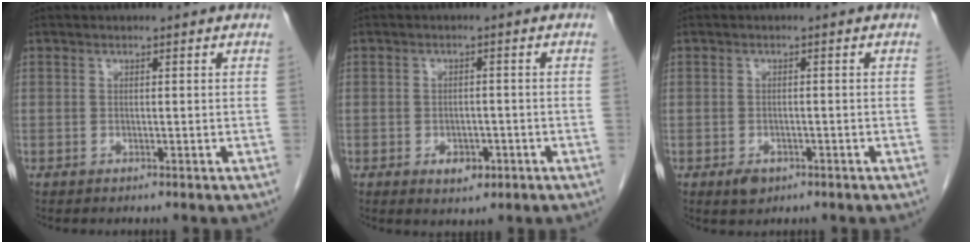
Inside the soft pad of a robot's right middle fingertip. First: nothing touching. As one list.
[{"total": 3.4, "force": [-1.5, 2.2, 2.1], "torque": [-0.026, 0.003, -0.012]}, {"total": 2.4, "force": [-1.3, 1.4, 1.4], "torque": [-0.024, 0.000, -0.012]}]